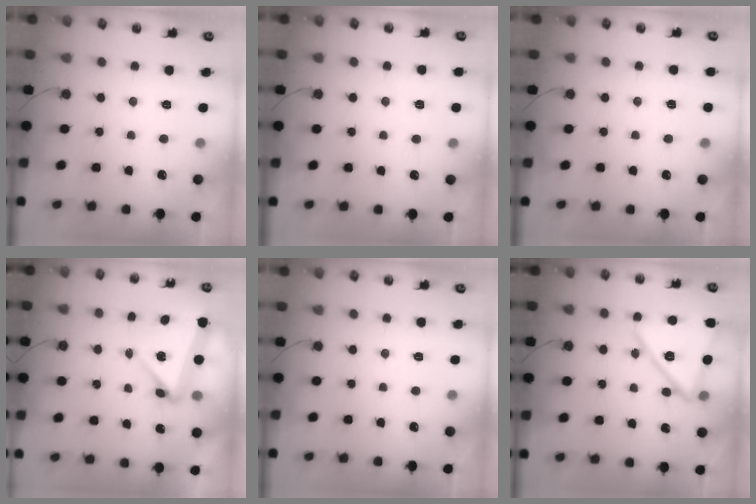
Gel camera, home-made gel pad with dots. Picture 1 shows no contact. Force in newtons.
{"total": 3.8, "press": 3.4, "slide": 1.7}
{"total": 2.1, "press": 2.1, "slide": 0.4}
{"total": 5.9, "press": 5.0, "slide": 3.0}
{"total": 0.0}
{"total": 16.5, "press": 16.5, "slide": 1.2}